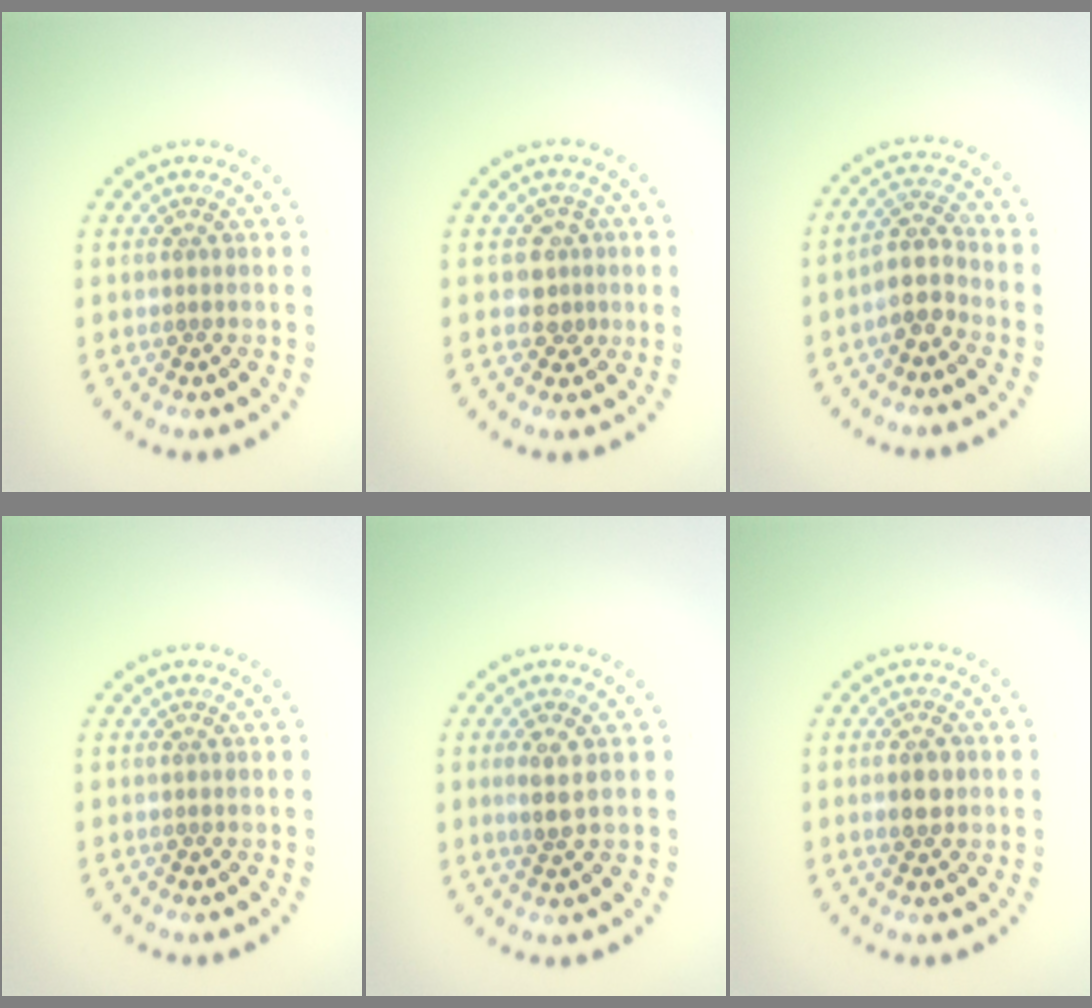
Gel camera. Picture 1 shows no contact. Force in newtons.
{"total": 2.0, "press": 1.7, "slide": 1.1}
{"total": 3.0, "press": 2.6, "slide": 1.4}
{"total": 0.0}
{"total": 1.9, "press": 1.7, "slide": 0.9}
{"total": 2.4, "press": 2.4, "slide": 0.0}